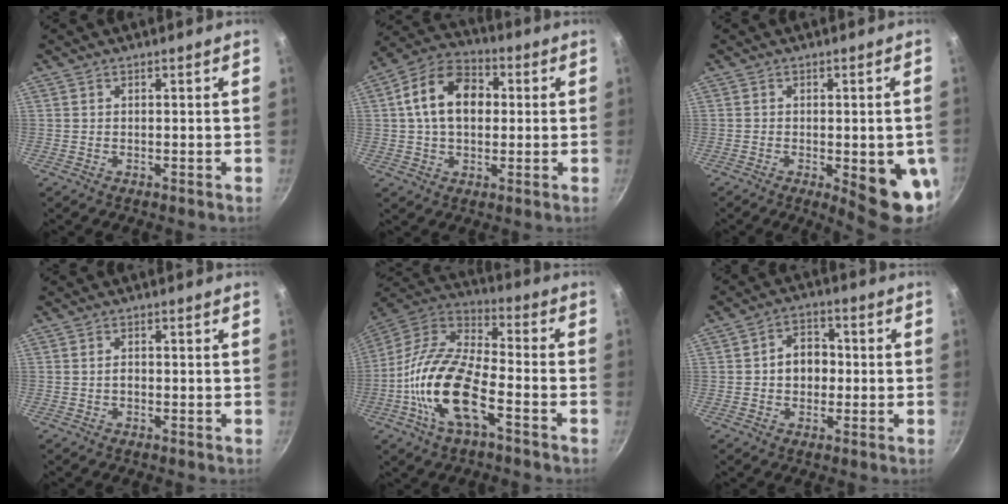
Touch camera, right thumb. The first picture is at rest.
{"total": 13.7, "force": [1.8, 9.5, 9.8], "torque": [-0.136, 0.023, 0.013]}
{"total": 11.4, "force": [-2.7, 3.6, 10.5], "torque": [-0.104, -0.003, -0.026]}
{"total": 1.2, "force": [-0.2, 0.8, 0.8], "torque": [-0.012, 0.005, -0.004]}
{"total": 18.8, "force": [-6.6, 8.3, 15.5], "torque": [-0.294, 0.044, -0.144]}
{"total": 7.0, "force": [-0.2, 5.5, 4.3], "torque": [-0.029, 0.017, -0.009]}